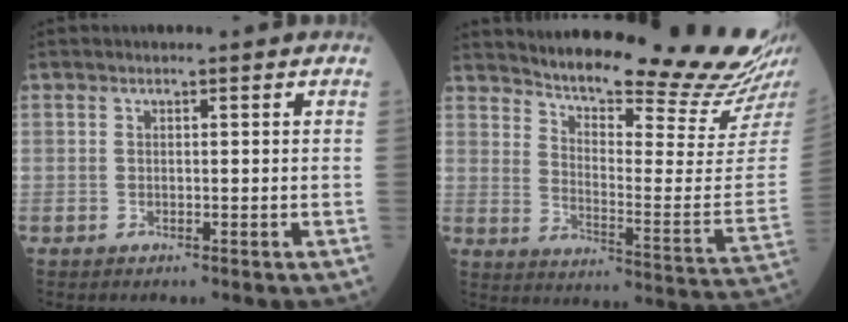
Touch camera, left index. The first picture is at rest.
{"total": 23.5, "force": [21.8, -0.5, 8.8], "torque": [-0.142, -0.115, 0.283]}